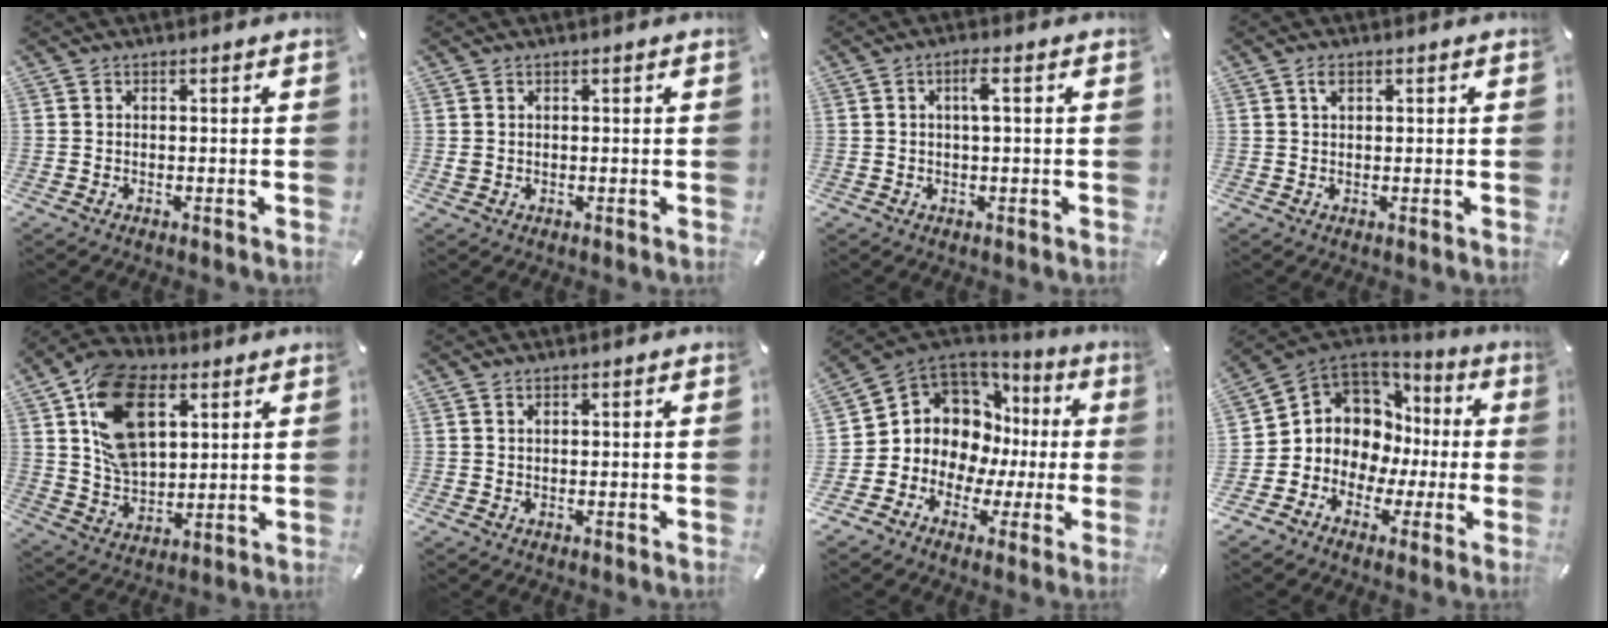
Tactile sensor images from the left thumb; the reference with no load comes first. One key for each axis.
{"total": 1.1, "fx": 0.4, "fy": 1.0, "fz": 0.3, "tx": -0.005, "ty": 0.004, "tz": 0.007}
{"total": 3.4, "fx": 0.7, "fy": 0.8, "fz": 3.2, "tx": -0.064, "ty": 0.006, "tz": 0.009}
{"total": 1.8, "fx": 0.8, "fy": 0.9, "fz": 1.4, "tx": -0.022, "ty": -0.002, "tz": 0.013}
{"total": 18.3, "fx": 6.9, "fy": 11.7, "fz": 12.2, "tx": -0.245, "ty": -0.003, "tz": 0.127}
{"total": 0.8, "fx": 0.5, "fy": 0.4, "fz": 0.5, "tx": -0.010, "ty": 0.001, "tz": 0.008}
{"total": 10.7, "fx": 2.1, "fy": 9.9, "fz": 3.5, "tx": -0.082, "ty": -0.042, "tz": 0.052}
{"total": 9.5, "fx": 0.1, "fy": 9.2, "fz": 2.3, "tx": -0.058, "ty": -0.028, "tz": 0.013}